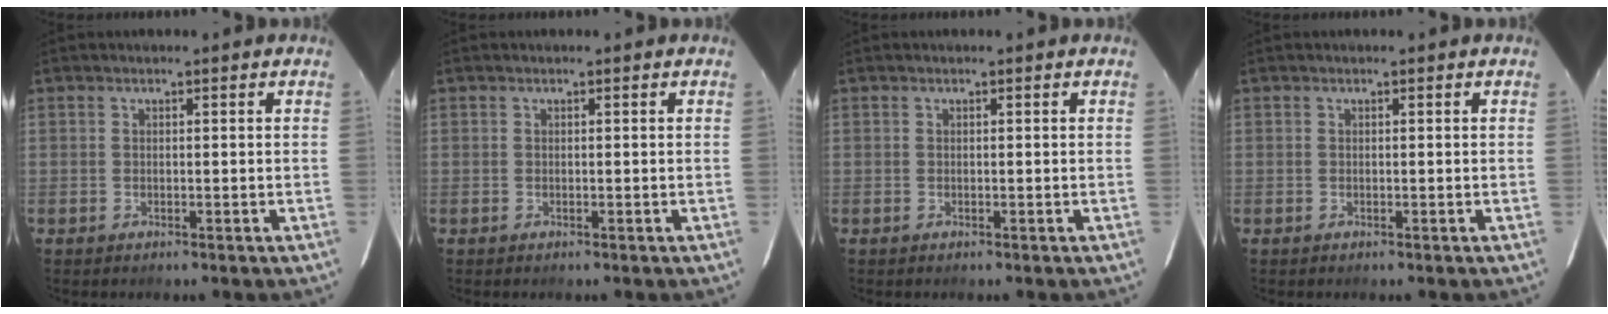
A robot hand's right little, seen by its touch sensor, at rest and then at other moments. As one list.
[{"total": 0.0}, {"total": 0.0}, {"total": 0.0}]